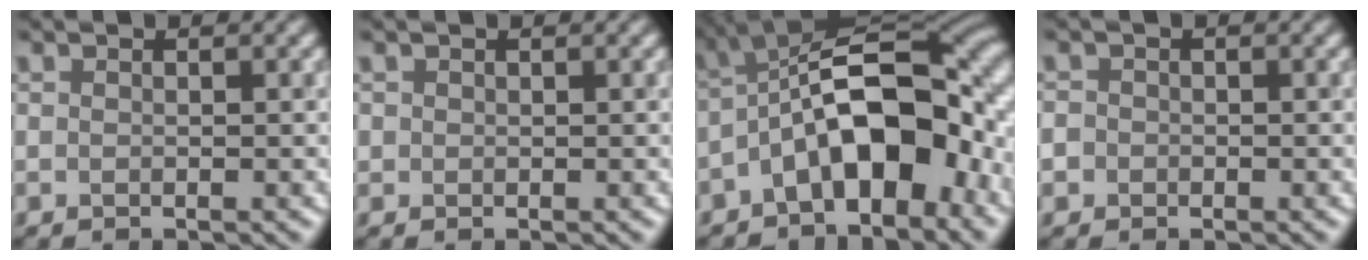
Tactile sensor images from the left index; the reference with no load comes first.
{"total": 0.5, "force": [0.1, 0.5, 0.0], "torque": [0.006, -0.001, -0.001]}
{"total": 12.3, "force": [-3.4, 5.6, 10.4], "torque": [-0.149, 0.023, -0.070]}
{"total": 1.8, "force": [-0.4, 1.7, 0.5], "torque": [0.004, 0.005, -0.019]}